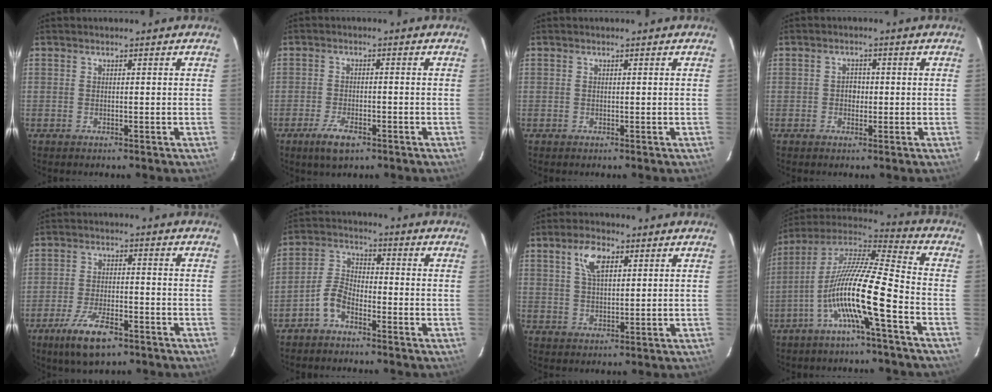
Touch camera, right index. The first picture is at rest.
{"total": 5.2, "force": [-3.2, 2.0, 3.5], "torque": [-0.085, -0.008, -0.058]}
{"total": 0.0}
{"total": 2.0, "force": [-0.4, 1.7, 0.9], "torque": [-0.014, 0.007, -0.008]}
{"total": 9.7, "force": [-6.1, 3.3, 6.8], "torque": [-0.153, -0.016, -0.108]}
{"total": 5.2, "force": [-3.5, 2.4, 2.9], "torque": [-0.070, 0.017, -0.075]}
{"total": 6.0, "force": [2.7, 2.8, 4.6], "torque": [-0.085, 0.012, 0.051]}
{"total": 15.8, "force": [-6.5, 0.9, 14.4], "torque": [-0.262, -0.008, -0.130]}